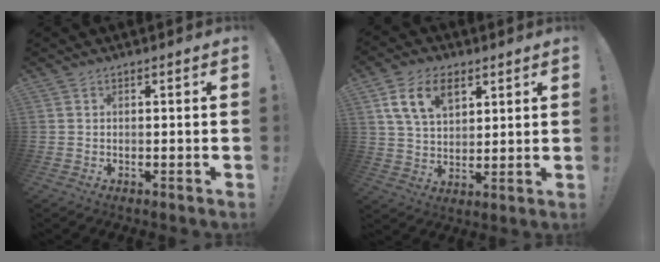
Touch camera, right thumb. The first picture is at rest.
{"total": 12.4, "force": [6.1, 7.5, 7.8], "torque": [-0.131, -0.010, 0.116]}